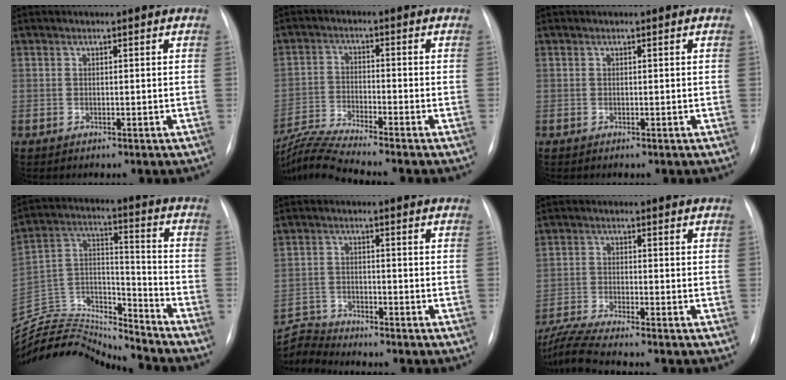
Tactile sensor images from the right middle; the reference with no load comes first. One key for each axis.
{"total": 8.8, "fx": -8.0, "fy": -2.1, "fz": 3.0, "tx": -0.062, "ty": -0.021, "tz": -0.150}
{"total": 0.0}
{"total": 19.3, "fx": -19.1, "fy": 0.5, "fz": 2.6, "tx": -0.041, "ty": 0.044, "tz": -0.327}
{"total": 5.7, "fx": -5.6, "fy": -0.6, "fz": -1.0, "tx": 0.010, "ty": 0.001, "tz": -0.105}
{"total": 7.7, "fx": -6.9, "fy": -1.3, "fz": 3.0, "tx": -0.062, "ty": -0.020, "tz": -0.126}